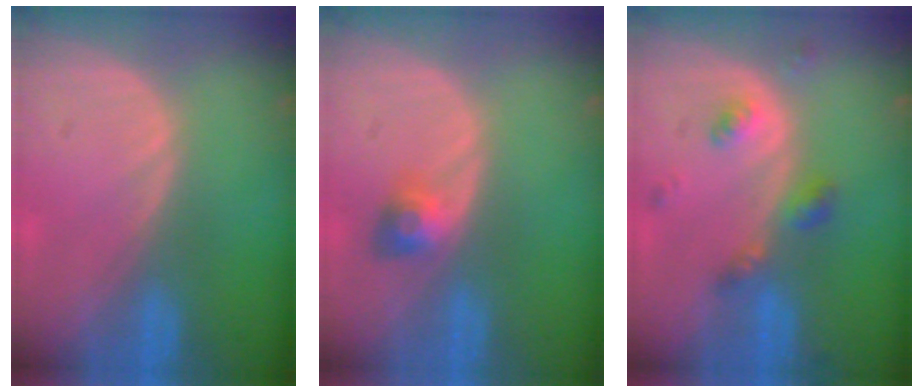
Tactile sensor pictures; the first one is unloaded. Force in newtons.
{"total": 3.0, "press": 2.6, "slide": 1.3}
{"total": 4.5, "press": 4.2, "slide": 1.8}